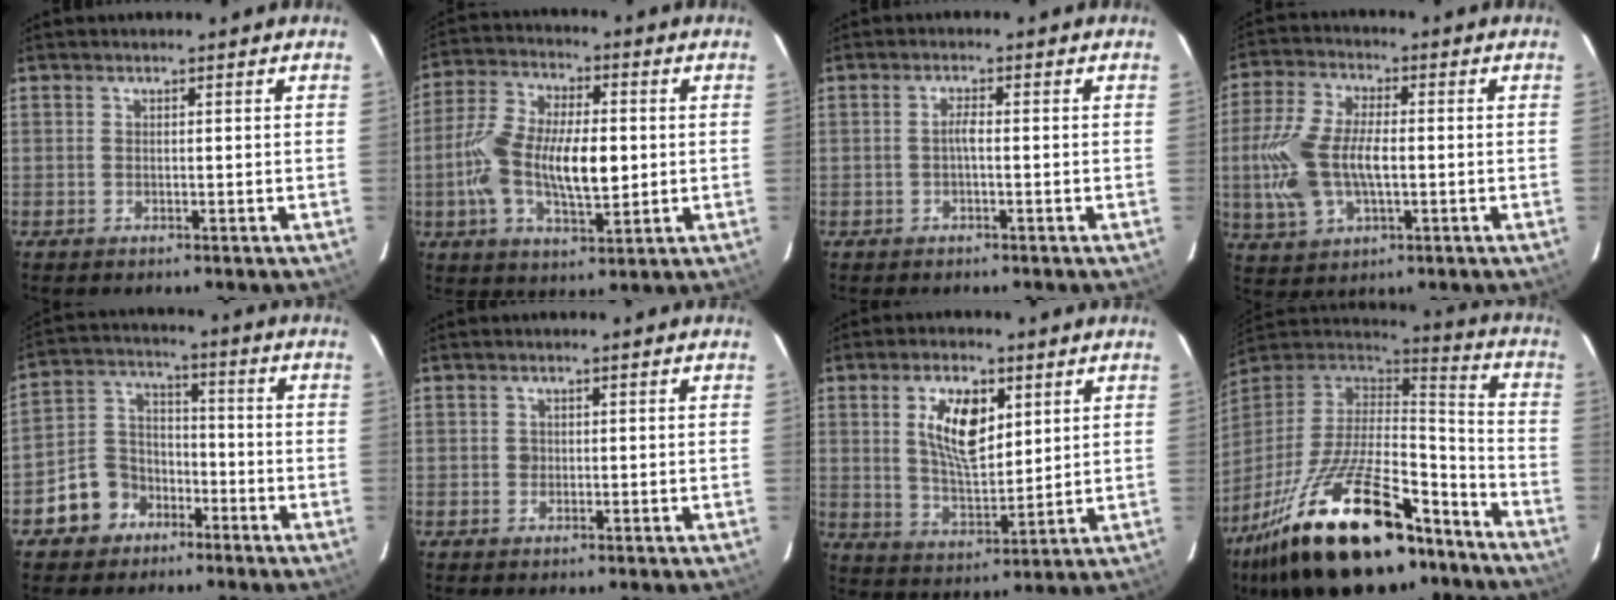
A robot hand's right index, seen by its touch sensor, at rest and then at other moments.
{"total": 15.2, "force": [-1.3, 6.7, 13.6], "torque": [-0.270, 0.002, -0.026]}
{"total": 1.5, "force": [-0.5, 0.2, 1.4], "torque": [-0.027, 0.006, -0.010]}
{"total": 13.6, "force": [-1.2, 7.3, 11.4], "torque": [-0.252, 0.006, -0.019]}
{"total": 9.2, "force": [-5.3, 7.2, 1.9], "torque": [-0.053, 0.043, -0.086]}
{"total": 1.0, "force": [-0.1, 1.0, 0.1], "torque": [0.002, 0.001, -0.001]}
{"total": 10.7, "force": [3.8, 5.1, 8.6], "torque": [-0.155, 0.006, 0.076]}
{"total": 31.5, "force": [-20.5, 12.1, 20.6], "torque": [-0.389, -0.026, -0.315]}